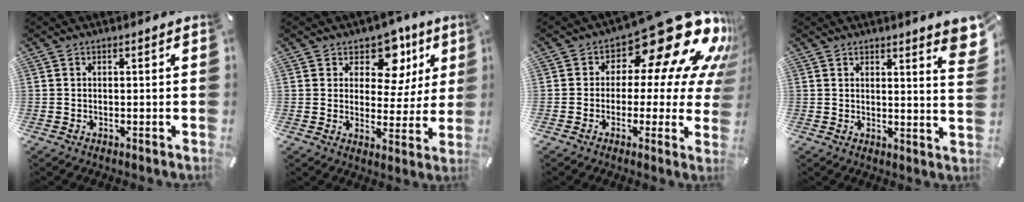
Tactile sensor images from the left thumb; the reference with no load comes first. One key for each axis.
{"total": 11.7, "fx": 6.5, "fy": 7.6, "fz": 6.0, "tx": -0.085, "ty": -0.037, "tz": 0.112}
{"total": 19.3, "fx": 11.0, "fy": 8.6, "fz": 13.3, "tx": -0.174, "ty": -0.087, "tz": 0.178}
{"total": 5.4, "fx": 3.8, "fy": 0.6, "fz": 3.9, "tx": -0.051, "ty": -0.026, "tz": 0.060}